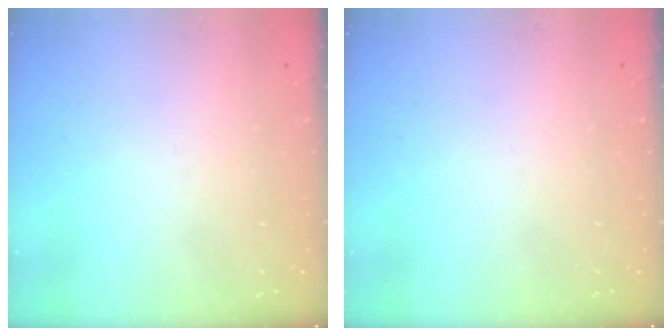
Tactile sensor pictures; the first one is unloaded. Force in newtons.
{"total": 0.0}